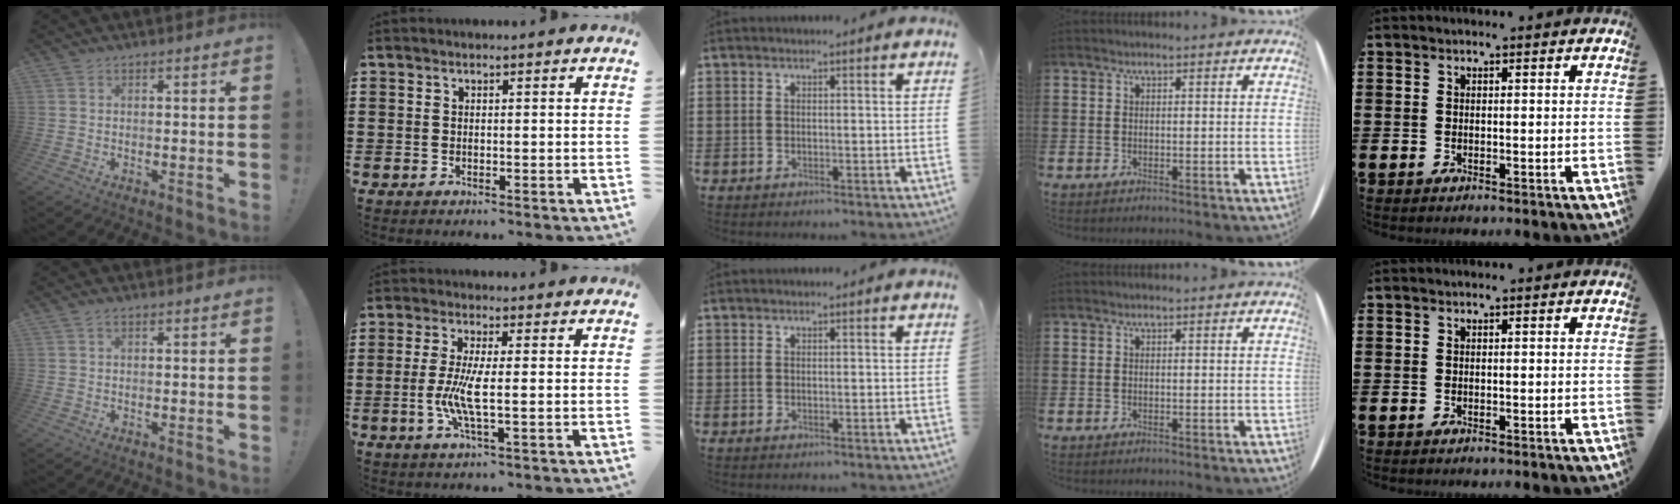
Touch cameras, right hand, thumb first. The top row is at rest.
{"thumb": {"total": 0.9, "force": [0.3, 0.5, 0.7], "torque": [-0.017, 0.003, 0.007]}, "index": {"total": 5.9, "force": [-0.8, 1.0, 5.8], "torque": [-0.130, -0.012, -0.025]}}